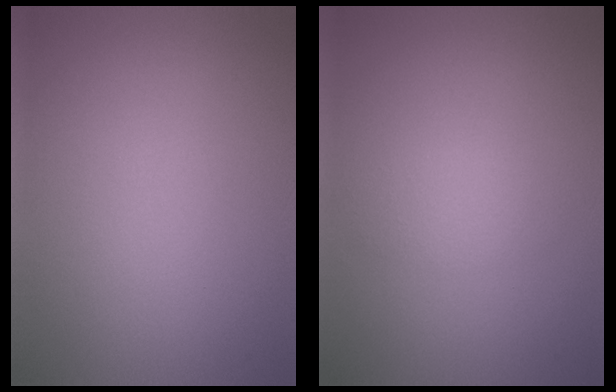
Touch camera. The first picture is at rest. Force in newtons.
{"total": 1.5, "press": 1.5, "slide": 0.0}